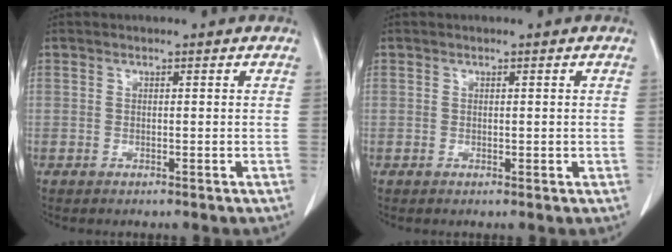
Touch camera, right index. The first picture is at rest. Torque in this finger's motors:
{"motor_torque": [-0.38, 0.67, -0.04, 0.00]}